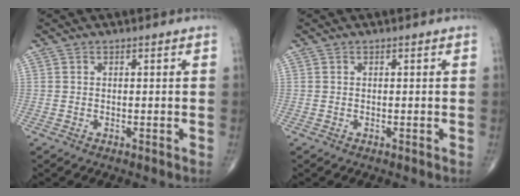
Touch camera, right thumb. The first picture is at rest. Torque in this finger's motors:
{"motor_torque": [-0.19, 0.19, -0.06, 0.06, 0.04]}